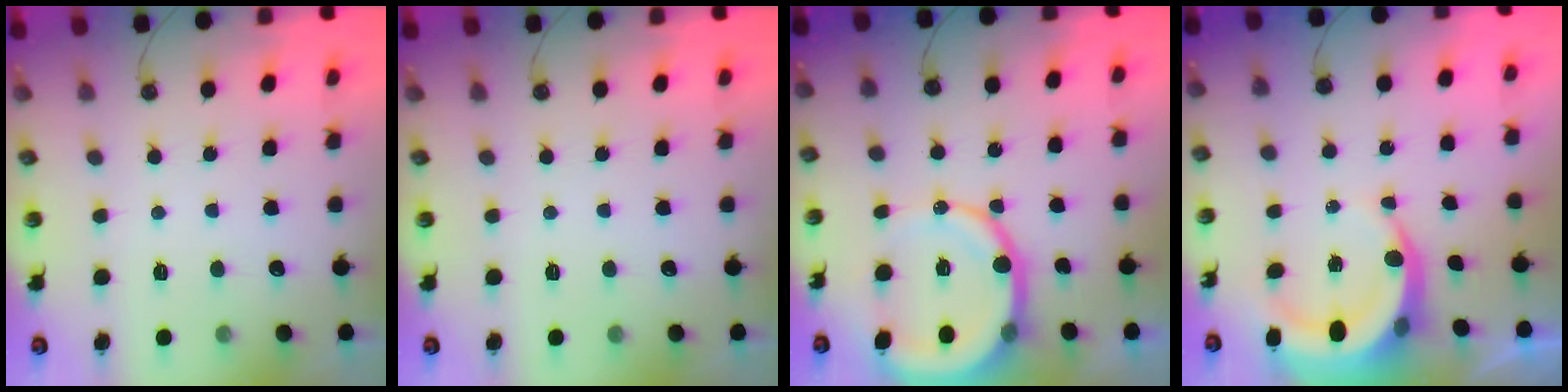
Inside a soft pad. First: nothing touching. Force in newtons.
{"total": 0.0}
{"total": 13.1, "press": 13.0, "slide": 1.9}
{"total": 8.4, "press": 8.3, "slide": 1.3}